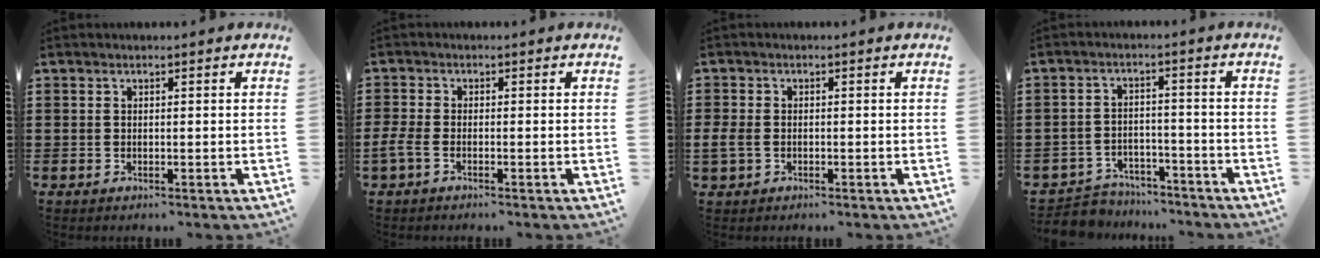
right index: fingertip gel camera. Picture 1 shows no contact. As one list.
[{"total": 2.1, "force": [-1.3, 0.6, 1.5], "torque": [-0.042, -0.006, -0.027]}, {"total": 2.1, "force": [-0.8, 1.4, 1.4], "torque": [-0.043, -0.007, -0.018]}, {"total": 4.3, "force": [-4.2, 1.1, -0.1], "torque": [-0.004, 0.009, -0.086]}]